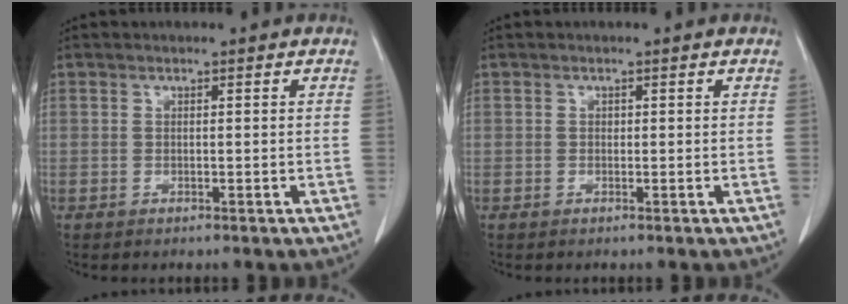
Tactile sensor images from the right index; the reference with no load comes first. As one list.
[{"total": 0.0}]